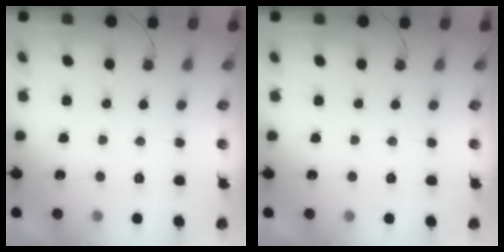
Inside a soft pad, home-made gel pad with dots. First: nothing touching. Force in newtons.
{"total": 0.0}